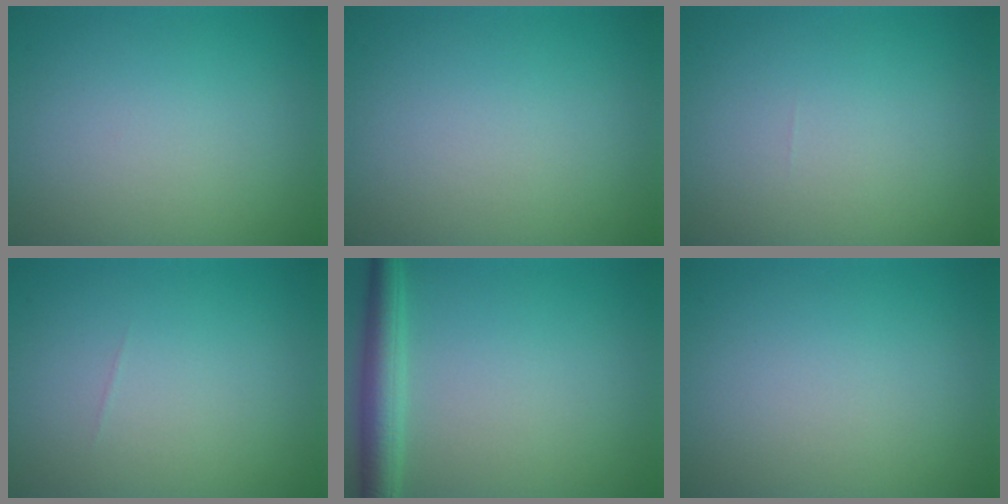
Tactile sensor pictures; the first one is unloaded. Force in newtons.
{"total": 0.0}
{"total": 0.0}
{"total": 0.0}
{"total": 3.5, "press": 3.5, "slide": 0.1}
{"total": 0.0}